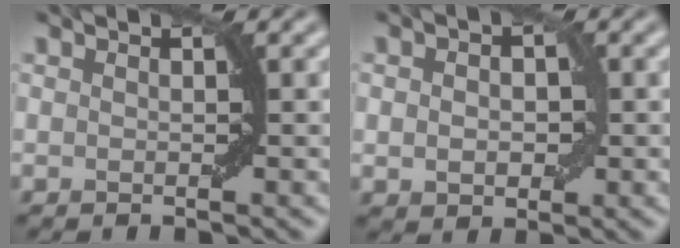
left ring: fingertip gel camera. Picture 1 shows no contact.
{"total": 2.6, "force": [0.0, 1.8, 1.9], "torque": [-0.026, 0.002, 0.001]}